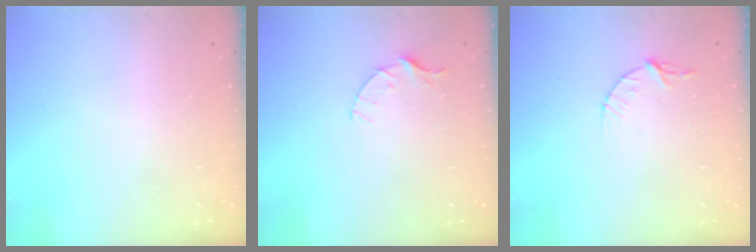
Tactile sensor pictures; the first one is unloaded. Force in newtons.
{"total": 3.4, "press": 3.4, "slide": 0.4}
{"total": 3.4, "press": 3.4, "slide": 0.4}